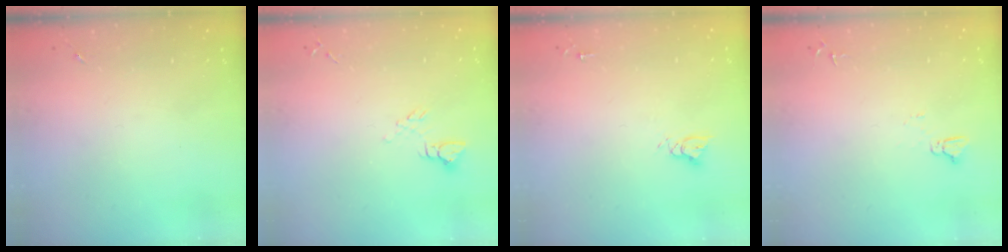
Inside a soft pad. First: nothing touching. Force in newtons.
{"total": 4.3, "press": 4.3, "slide": 0.5}
{"total": 3.6, "press": 3.6, "slide": 0.4}
{"total": 3.6, "press": 3.6, "slide": 0.4}